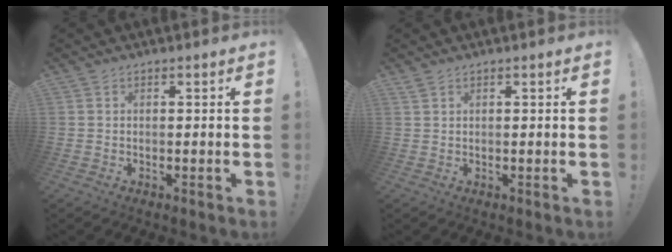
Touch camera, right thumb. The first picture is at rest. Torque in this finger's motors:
{"motor_torque": [-0.28, 0.01, -0.24, 0.38, 0.00]}